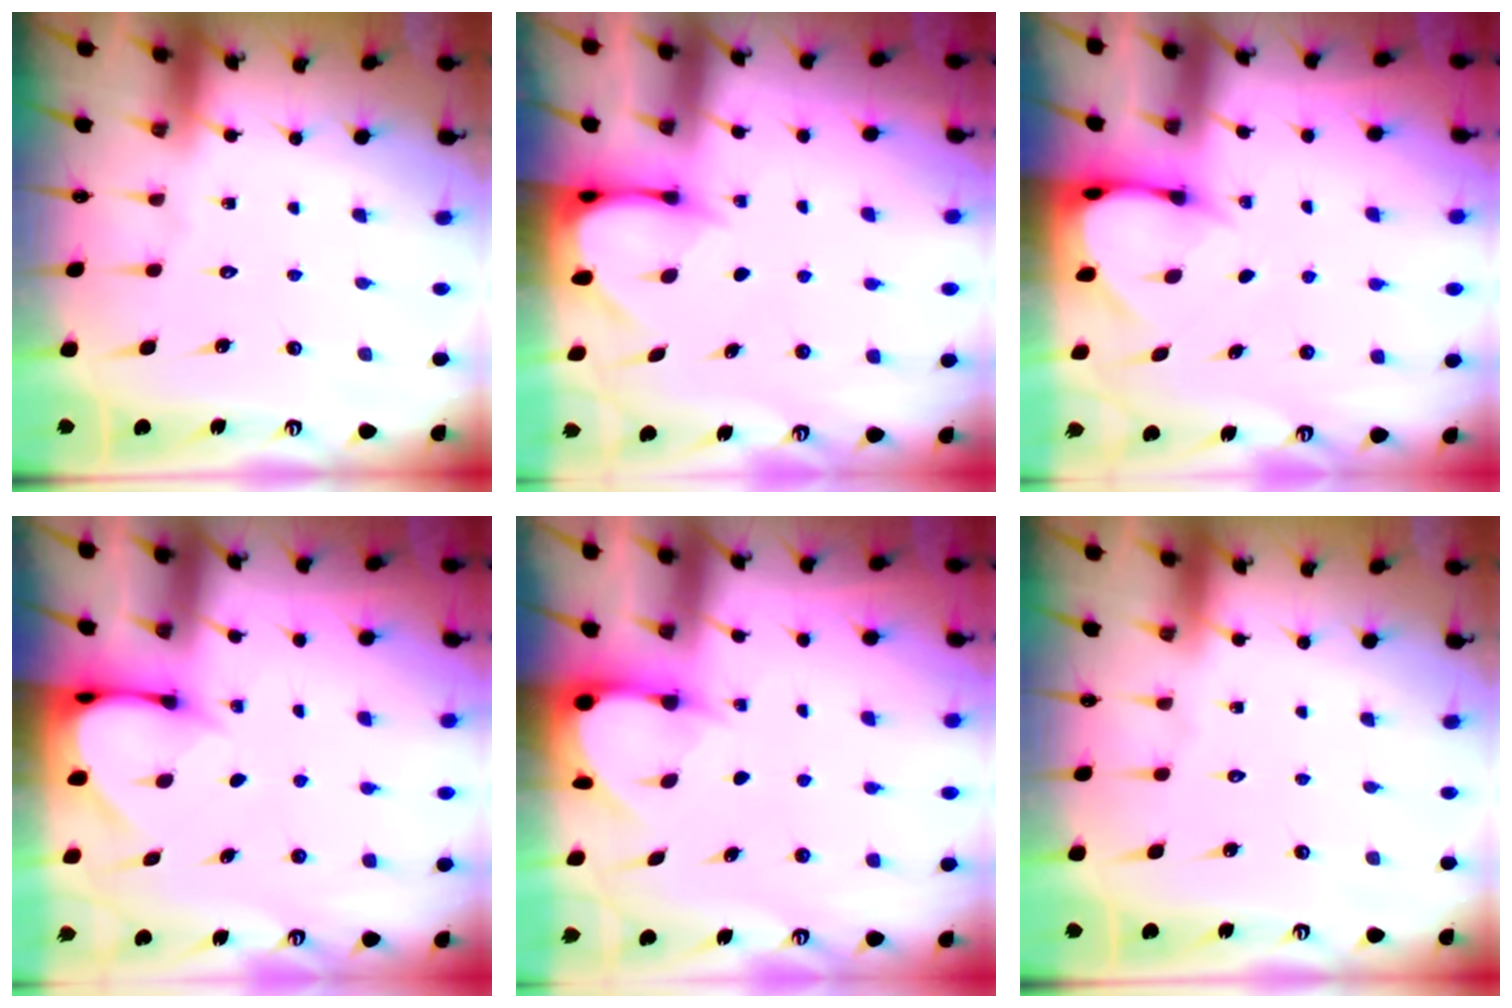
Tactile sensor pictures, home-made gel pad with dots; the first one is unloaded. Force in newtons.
{"total": 3.3, "press": 3.3, "slide": 0.3}
{"total": 3.4, "press": 3.4, "slide": 0.2}
{"total": 3.4, "press": 3.4, "slide": 0.3}
{"total": 3.1, "press": 3.1, "slide": 0.1}
{"total": 0.0}